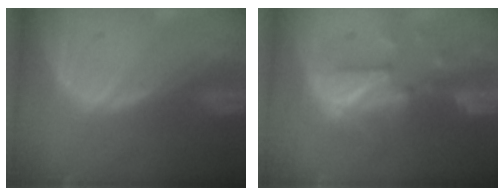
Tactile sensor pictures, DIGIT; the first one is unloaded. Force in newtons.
{"total": 8.0, "press": 8.0, "slide": 0.8}